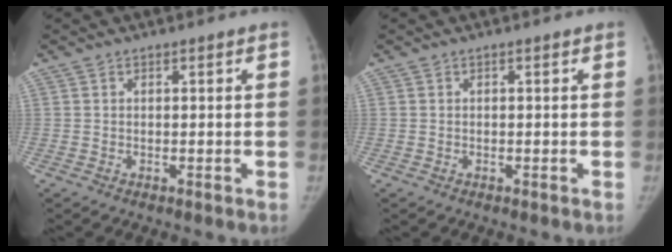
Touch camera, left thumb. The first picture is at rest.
{"total": 0.0}